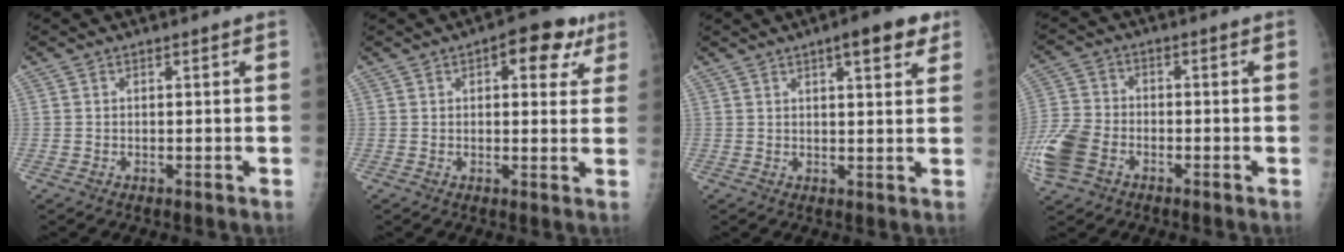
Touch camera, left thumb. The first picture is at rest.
{"total": 8.6, "force": [3.9, 4.4, 6.3], "torque": [-0.041, -0.002, 0.040]}
{"total": 7.7, "force": [4.2, 2.2, 6.0], "torque": [-0.065, -0.011, 0.053]}
{"total": 10.4, "force": [-4.6, 7.2, 5.9], "torque": [-0.139, 0.013, -0.093]}